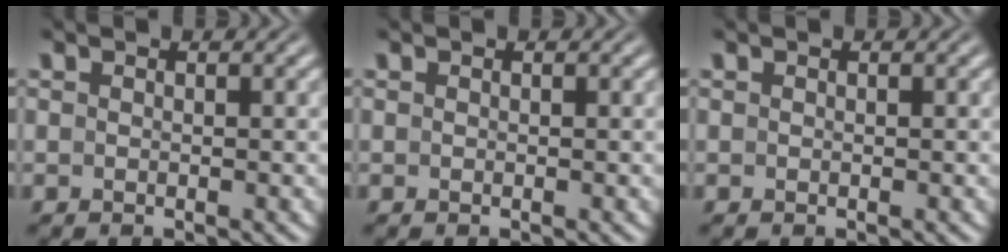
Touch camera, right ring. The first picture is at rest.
{"total": 0.0}
{"total": 0.0}